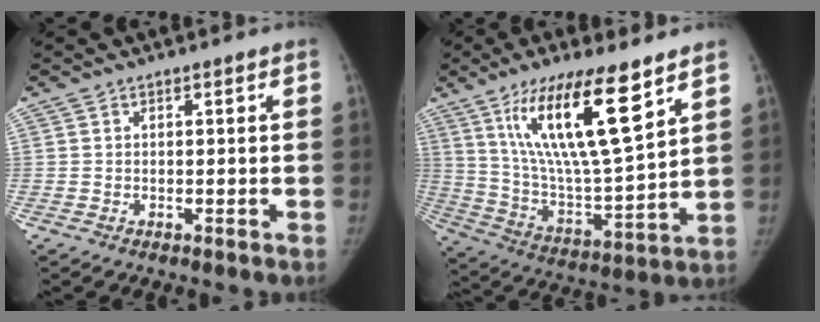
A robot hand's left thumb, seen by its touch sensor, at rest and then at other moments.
{"total": 20.4, "force": [10.9, 4.2, 16.7], "torque": [-0.290, -0.053, 0.205]}